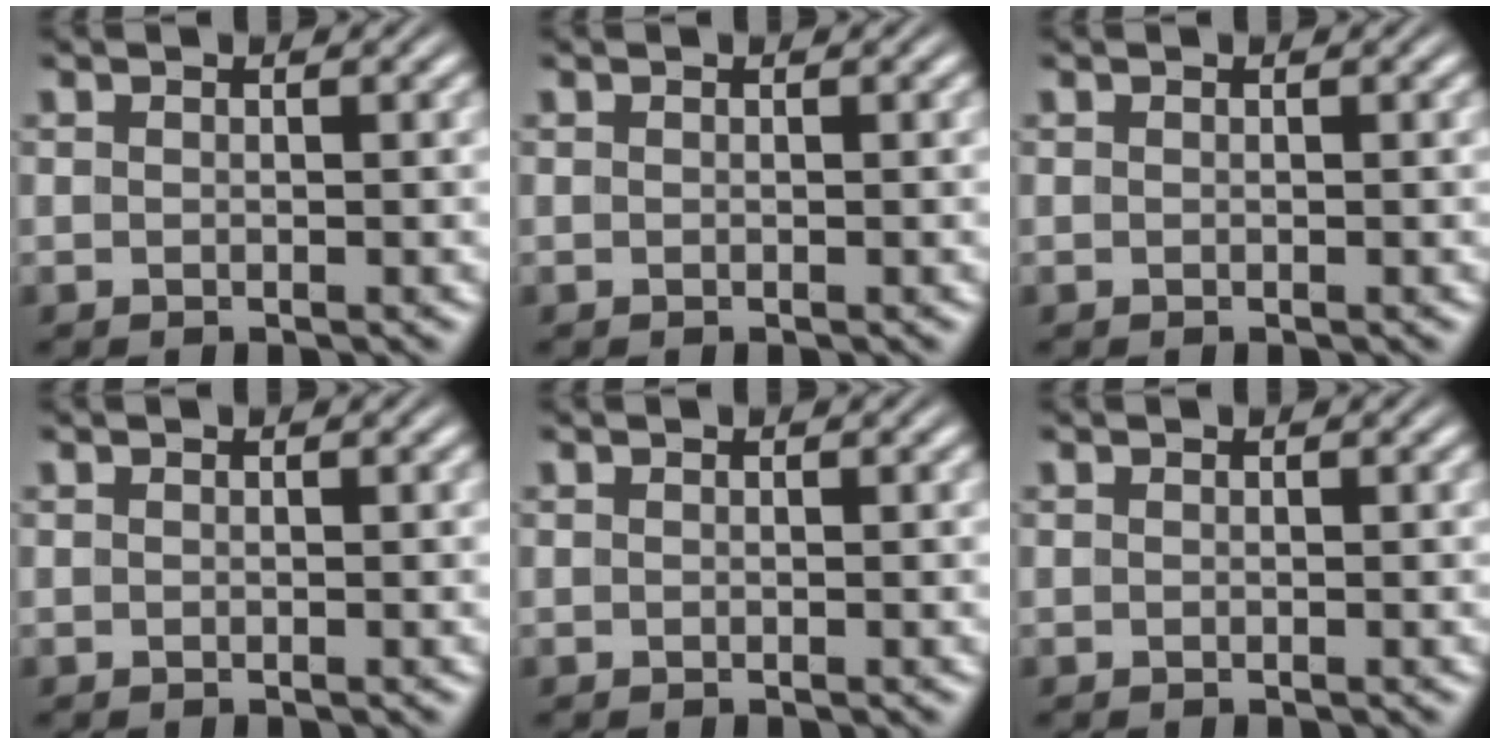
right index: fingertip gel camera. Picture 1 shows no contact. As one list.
[{"total": 0.0}, {"total": 0.0}, {"total": 0.0}, {"total": 0.0}, {"total": 0.0}]